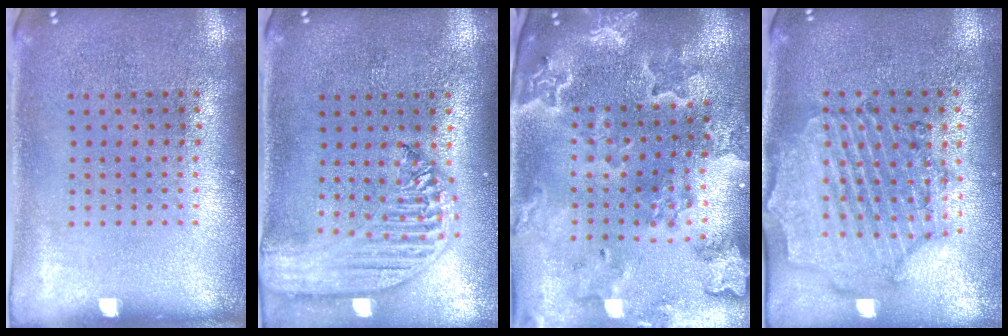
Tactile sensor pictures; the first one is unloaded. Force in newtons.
{"total": 2.5, "press": 2.1, "slide": 1.3}
{"total": 2.9, "press": 2.7, "slide": 1.0}
{"total": 1.6, "press": 1.6, "slide": 0.4}